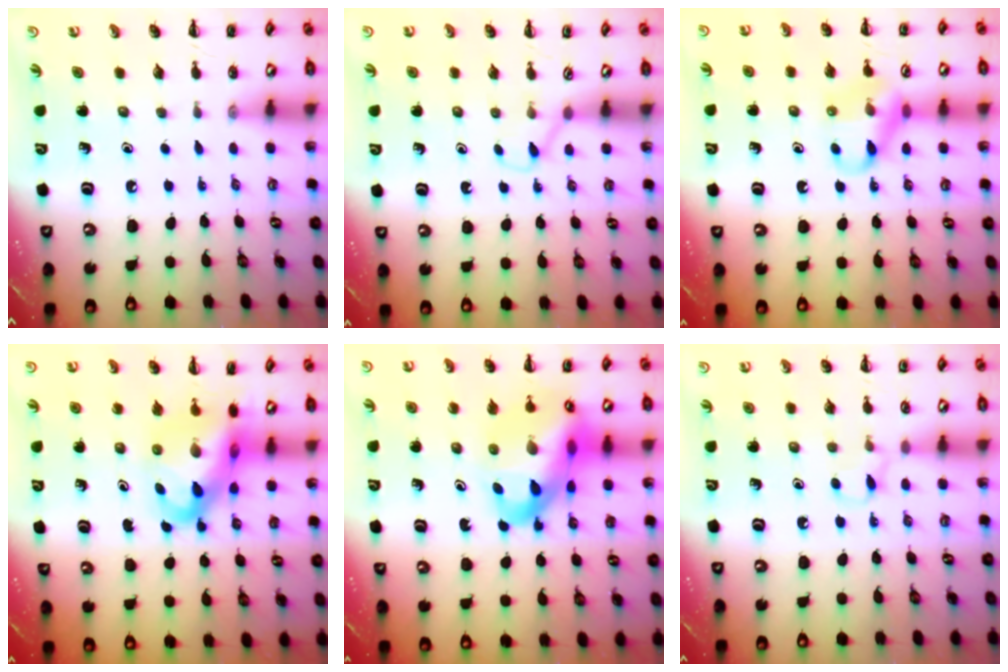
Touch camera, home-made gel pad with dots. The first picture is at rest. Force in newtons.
{"total": 2.1, "press": 2.0, "slide": 0.8}
{"total": 12.3, "press": 12.2, "slide": 1.2}
{"total": 9.0, "press": 8.8, "slide": 2.1}
{"total": 20.2, "press": 19.7, "slide": 4.4}
{"total": 4.4, "press": 4.1, "slide": 1.5}